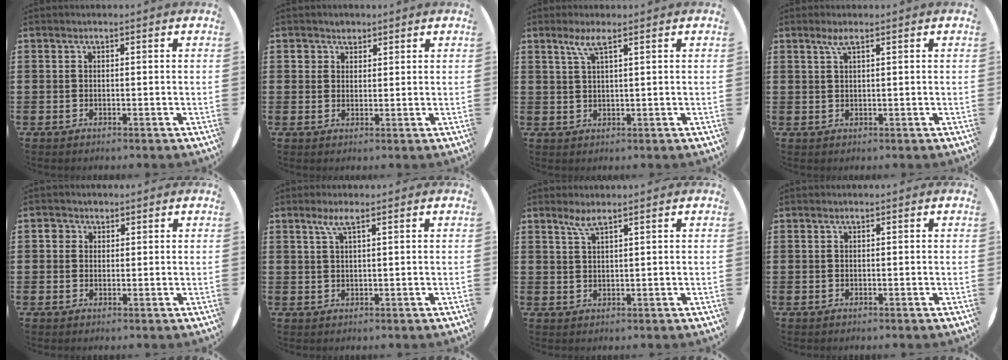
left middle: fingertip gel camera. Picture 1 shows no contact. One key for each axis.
{"total": 1.9, "fx": 1.5, "fy": 1.2, "fz": 0.0, "tx": 0.014, "ty": -0.001, "tz": 0.026}
{"total": 2.7, "fx": 1.6, "fy": 0.1, "fz": 2.2, "tx": -0.046, "ty": 0.002, "tz": 0.027}
{"total": 1.7, "fx": 1.0, "fy": 0.1, "fz": 1.3, "tx": -0.027, "ty": 0.003, "tz": 0.016}
{"total": 1.5, "fx": 0.9, "fy": 1.2, "fz": 0.1, "tx": 0.012, "ty": -0.002, "tz": 0.014}
{"total": 2.3, "fx": 1.3, "fy": 0.2, "fz": 1.9, "tx": -0.040, "ty": 0.004, "tz": 0.021}
{"total": 2.3, "fx": 1.7, "fy": 0.1, "fz": 1.5, "tx": -0.032, "ty": 0.001, "tz": 0.030}
{"total": 0.0}